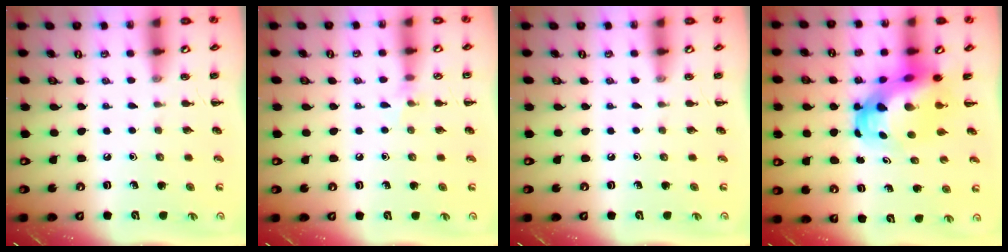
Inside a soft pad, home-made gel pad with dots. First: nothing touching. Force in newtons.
{"total": 4.8, "press": 4.5, "slide": 1.8}
{"total": 0.0}
{"total": 7.2, "press": 6.9, "slide": 2.2}